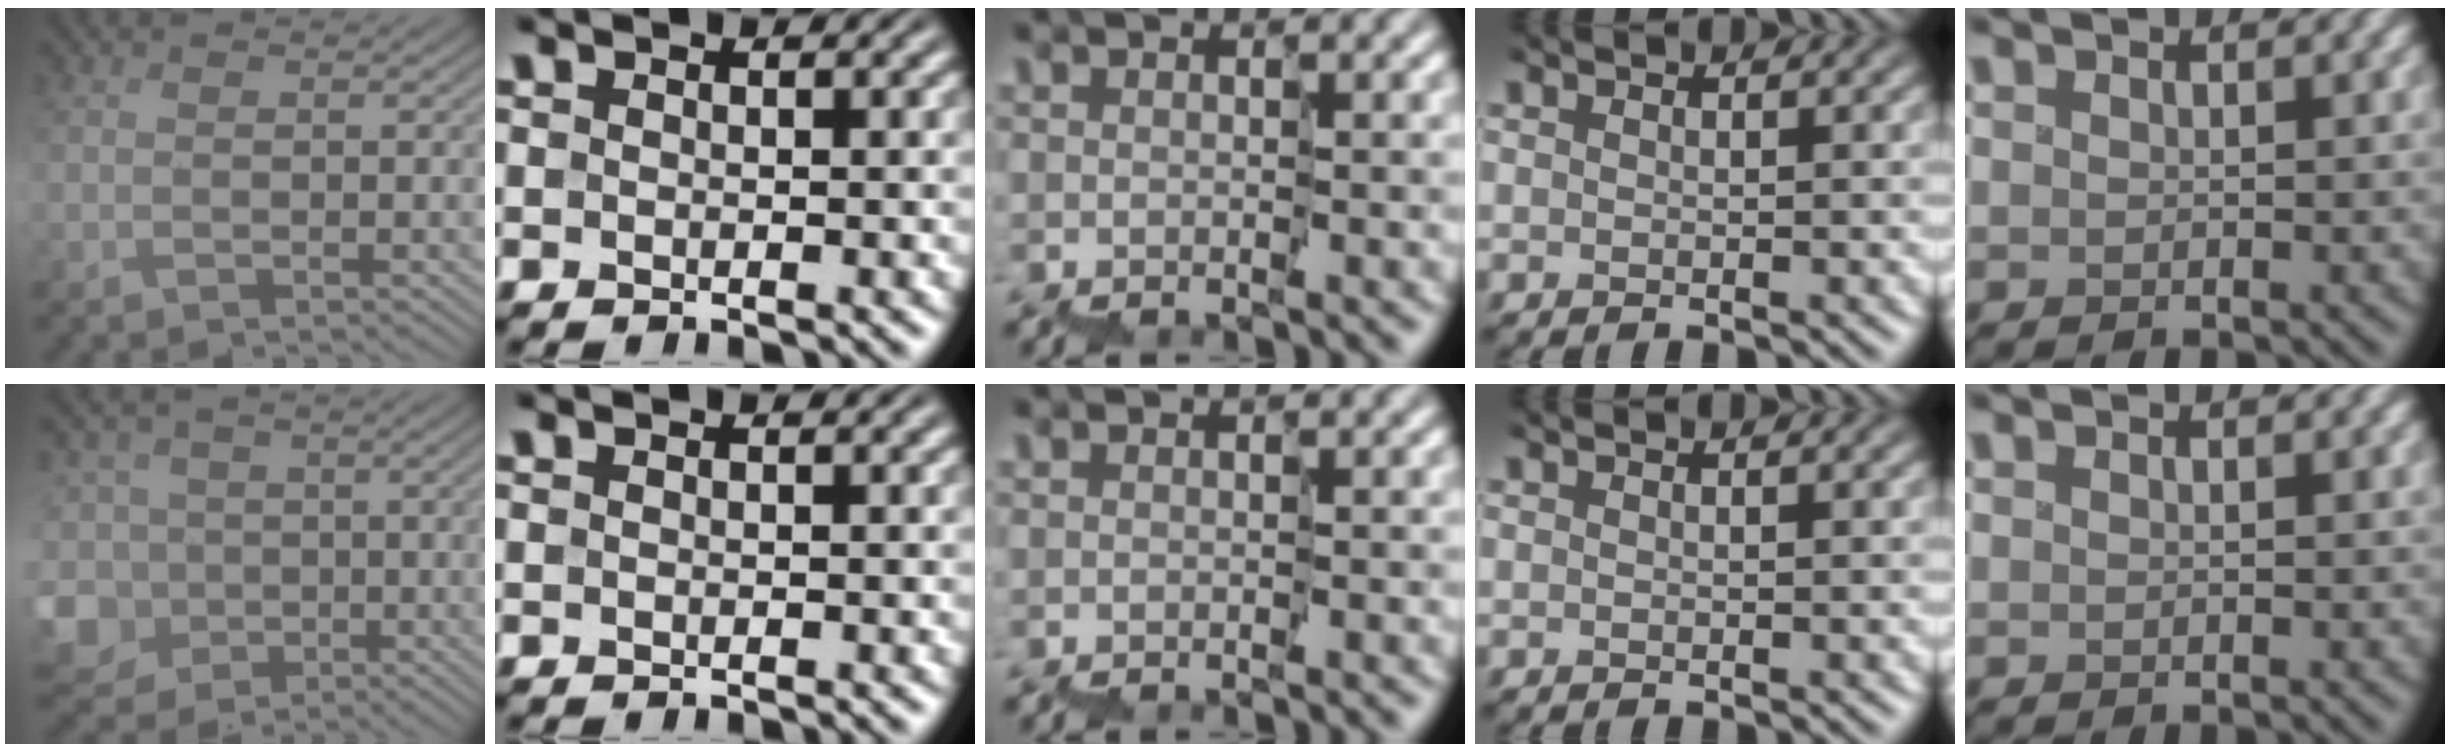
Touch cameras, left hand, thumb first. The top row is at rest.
{"thumb": {"total": 12.9, "force": [-4.0, 11.1, 5.3], "torque": [-0.174, -0.007, -0.097]}}